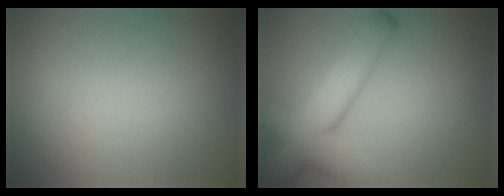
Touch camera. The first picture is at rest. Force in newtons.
{"total": 8.1, "press": 8.1, "slide": 0.7}